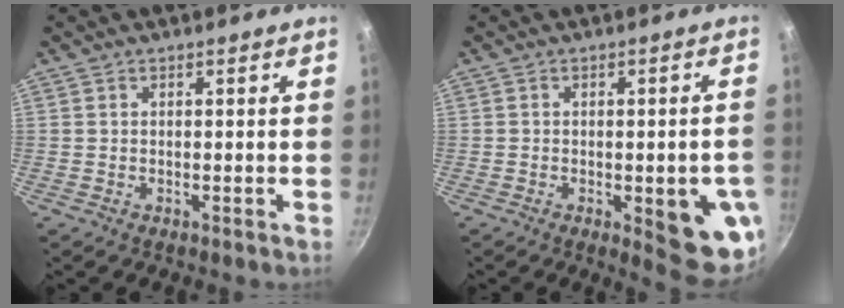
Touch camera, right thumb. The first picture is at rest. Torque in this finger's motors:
{"motor_torque": [1.87, 1.35, 1.61, -0.50, 0.27]}